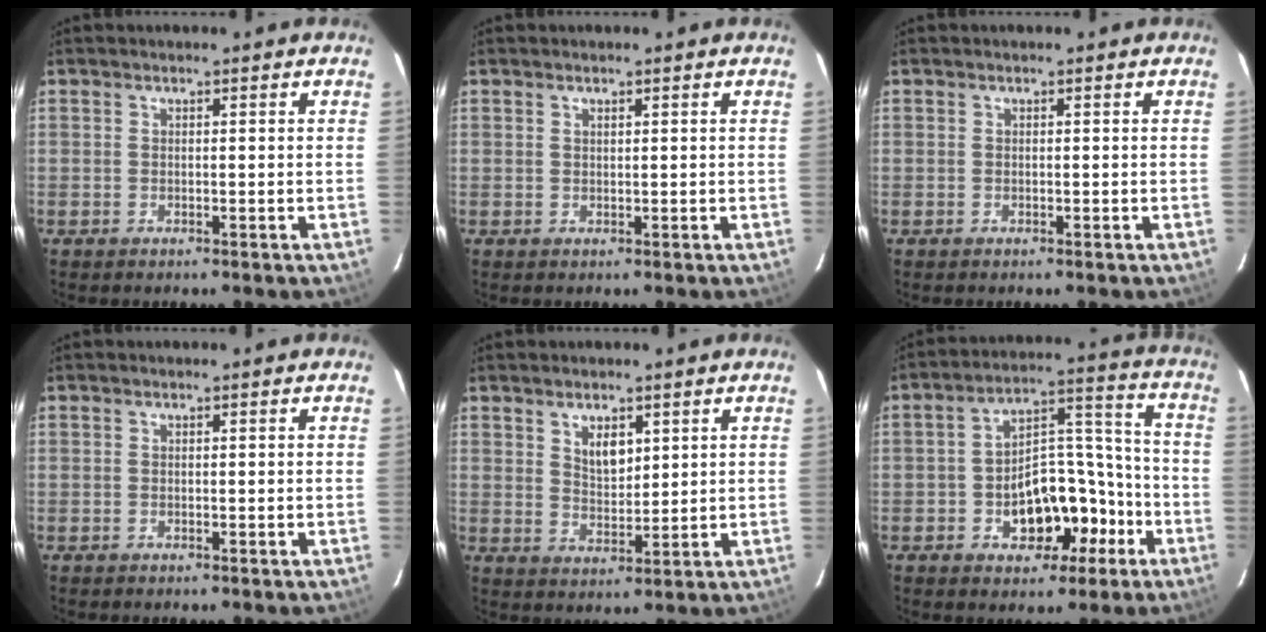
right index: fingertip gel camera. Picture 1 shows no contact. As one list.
[{"total": 0.5, "force": [0.4, 0.2, 0.3], "torque": [-0.005, 0.001, 0.008]}, {"total": 0.0}, {"total": 0.0}, {"total": 4.9, "force": [2.5, 2.6, 3.3], "torque": [-0.053, 0.001, 0.048]}, {"total": 13.0, "force": [-5.7, 8.0, 8.5], "torque": [-0.144, 0.046, -0.066]}]